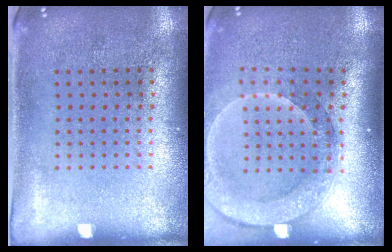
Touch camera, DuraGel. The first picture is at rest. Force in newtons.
{"total": 2.5, "press": 2.0, "slide": 1.5}